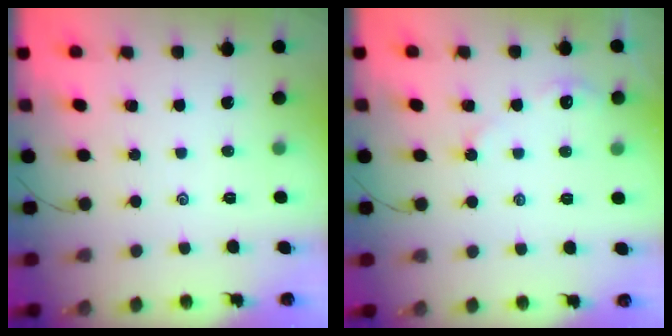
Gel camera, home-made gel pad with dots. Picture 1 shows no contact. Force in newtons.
{"total": 2.8, "press": 2.8, "slide": 0.4}